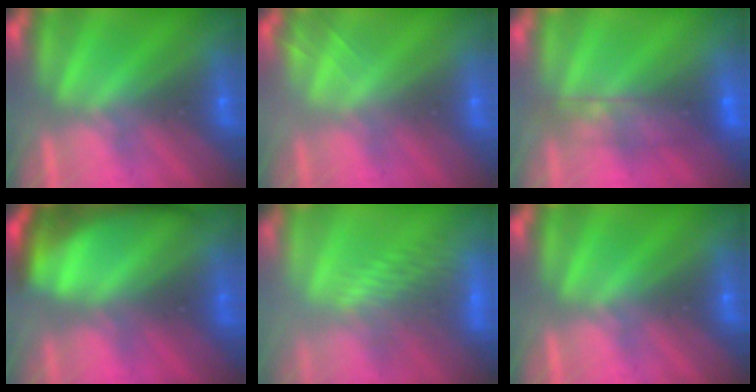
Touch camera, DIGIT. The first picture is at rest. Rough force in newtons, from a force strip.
{"total": 2.0}
{"total": 5.6}
{"total": 7.6}
{"total": 7.1}
{"total": 0.0}